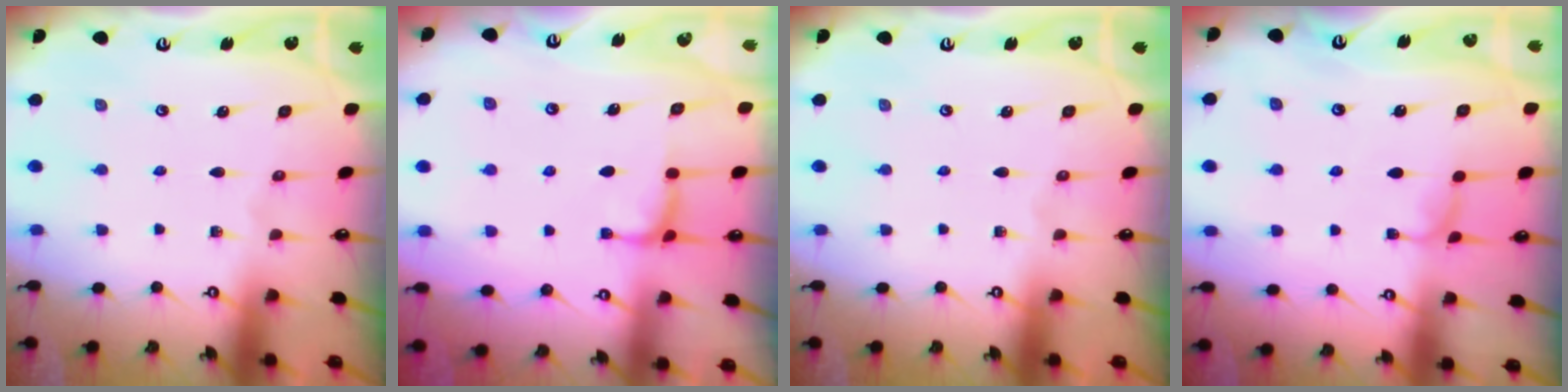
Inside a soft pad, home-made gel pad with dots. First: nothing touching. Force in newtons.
{"total": 0.7, "press": 0.4, "slide": 0.6}
{"total": 0.0}
{"total": 2.2, "press": 2.2, "slide": 0.4}